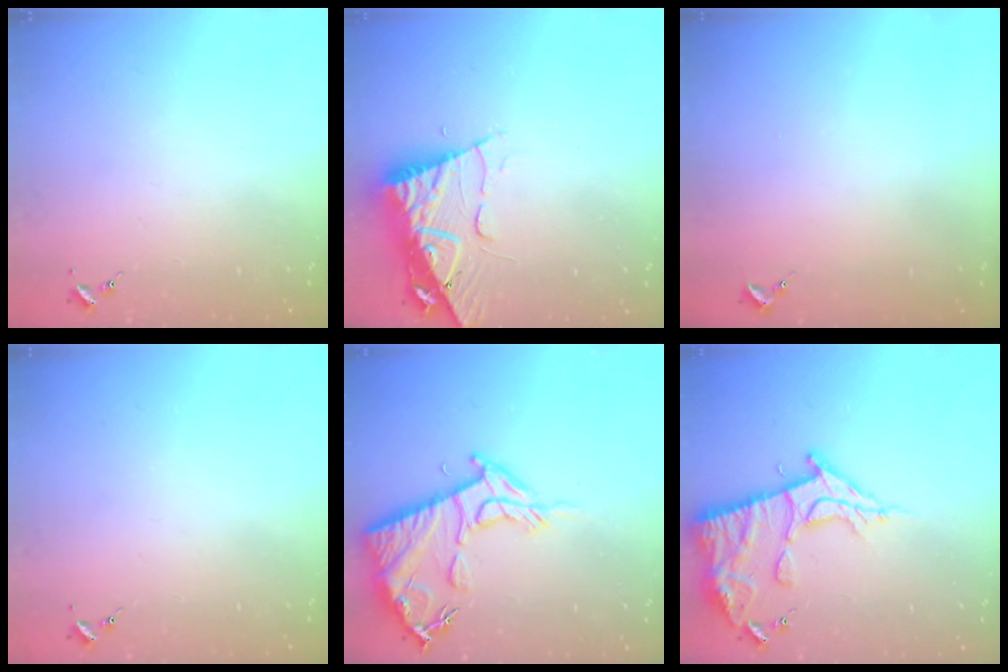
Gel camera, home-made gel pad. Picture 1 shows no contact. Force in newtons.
{"total": 11.3, "press": 11.3, "slide": 1.3}
{"total": 0.9, "press": 0.9, "slide": 0.0}
{"total": 0.0}
{"total": 15.5, "press": 15.5, "slide": 1.2}
{"total": 14.9, "press": 14.9, "slide": 1.5}